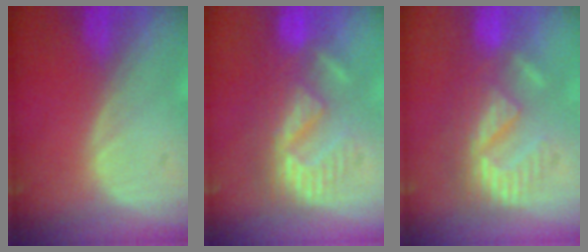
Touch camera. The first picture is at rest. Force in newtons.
{"total": 9.0, "press": 8.3, "slide": 3.5}
{"total": 9.1, "press": 8.0, "slide": 4.3}